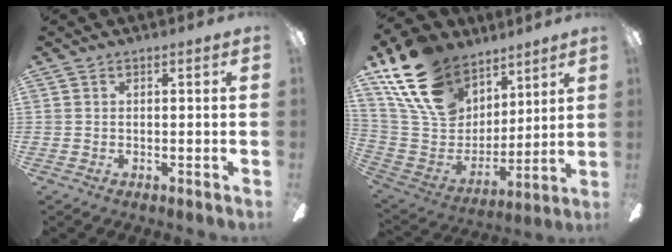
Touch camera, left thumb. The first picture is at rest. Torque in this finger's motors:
{"motor_torque": [1.25, 1.25, 1.40, -1.37, 0.32]}